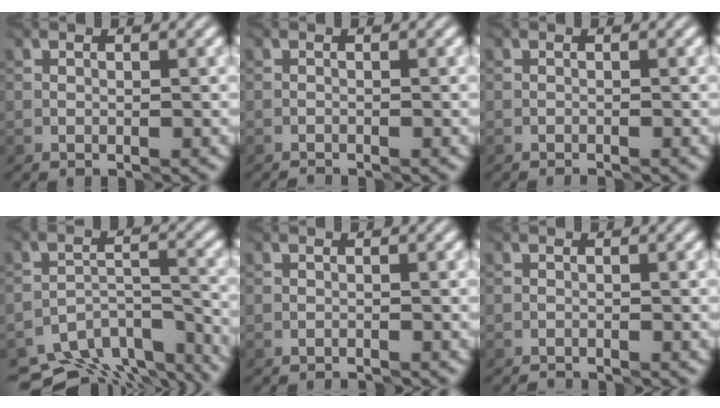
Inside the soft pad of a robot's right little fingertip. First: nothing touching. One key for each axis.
{"total": 0.9, "fx": -0.9, "fy": -0.1, "fz": -0.1, "tx": 0.001, "ty": -0.004, "tz": -0.023}
{"total": 0.7, "fx": -0.7, "fy": -0.1, "fz": -0.1, "tx": 0.003, "ty": -0.002, "tz": -0.015}
{"total": 11.8, "fx": -9.0, "fy": 5.7, "fz": 5.1, "tx": -0.084, "ty": 0.003, "tz": -0.107}
{"total": 1.0, "fx": -1.0, "fy": -0.1, "fz": -0.1, "tx": 0.004, "ty": -0.003, "tz": -0.020}
{"total": 1.1, "fx": -1.1, "fy": 0.0, "fz": -0.1, "tx": 0.001, "ty": -0.004, "tz": -0.026}